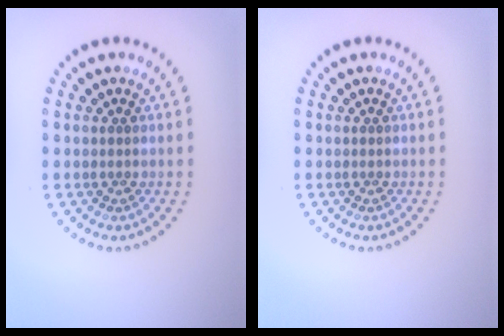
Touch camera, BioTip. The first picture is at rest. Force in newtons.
{"total": 0.0}